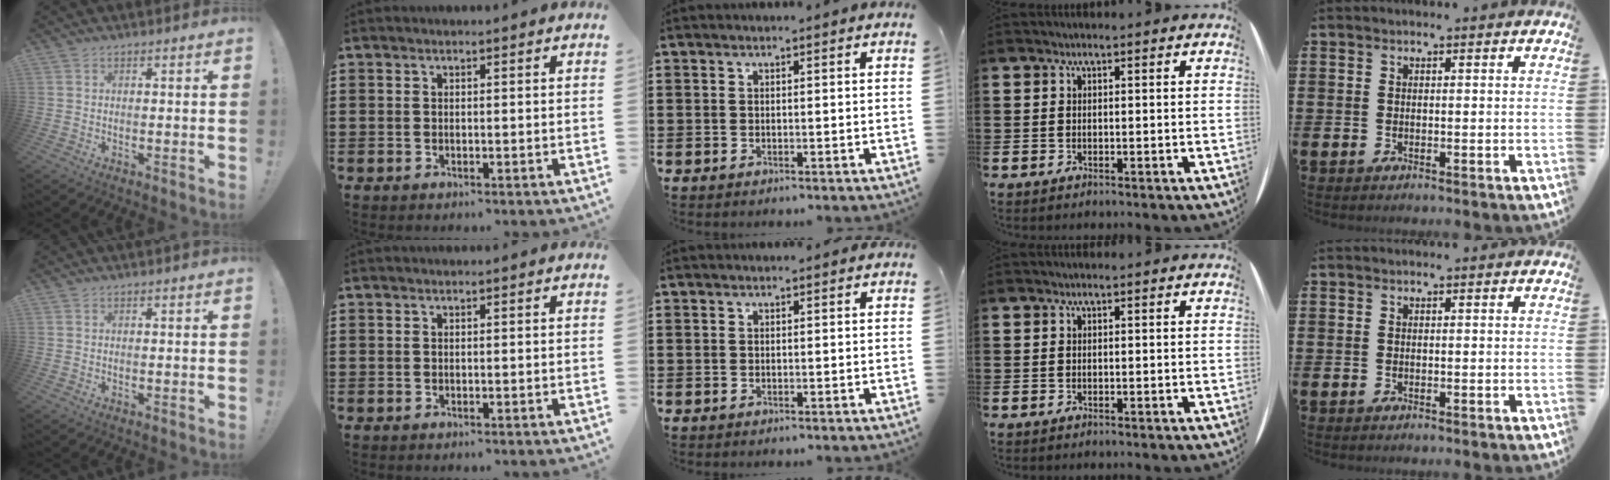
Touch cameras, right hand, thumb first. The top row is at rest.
{}